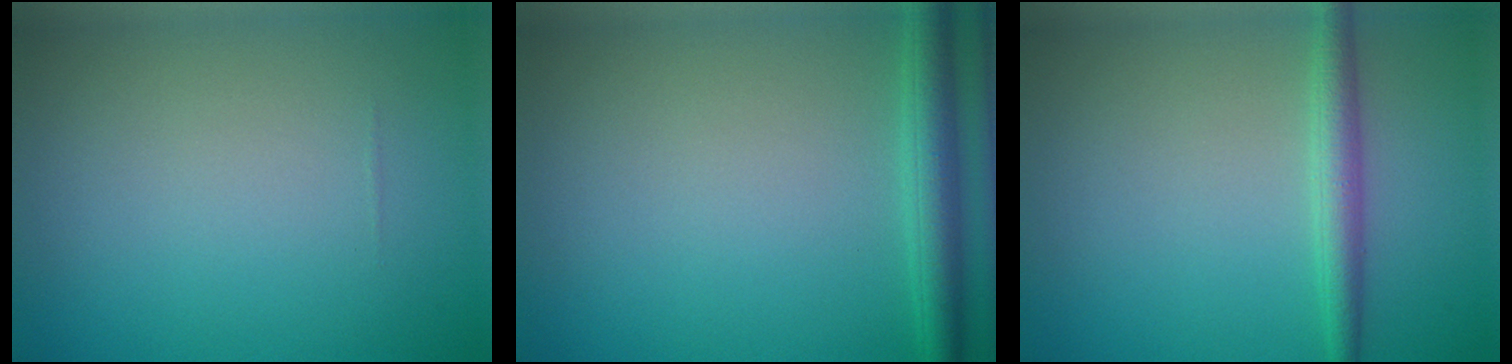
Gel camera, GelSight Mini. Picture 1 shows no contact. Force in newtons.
{"total": 3.1, "press": 3.1, "slide": 0.2}
{"total": 2.4, "press": 2.4, "slide": 0.0}